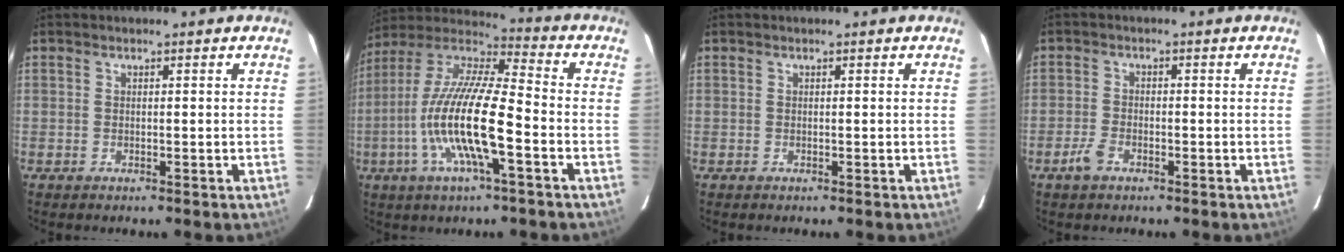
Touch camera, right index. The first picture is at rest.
{"total": 18.2, "force": [-5.4, 3.6, 17.0], "torque": [-0.331, -0.012, -0.113]}
{"total": 0.0}
{"total": 3.5, "force": [-2.1, 1.8, 2.2], "torque": [-0.058, 0.000, -0.041]}